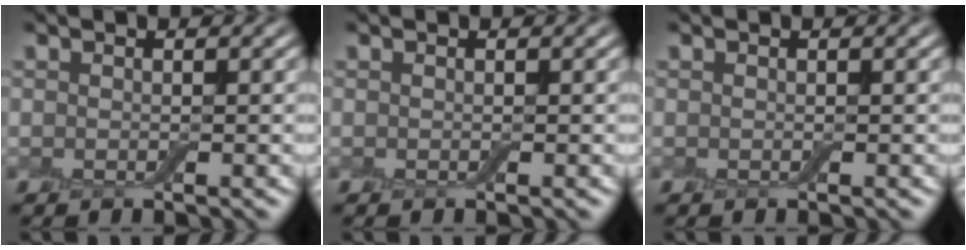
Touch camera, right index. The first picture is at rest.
{"total": 0.0}
{"total": 0.0}